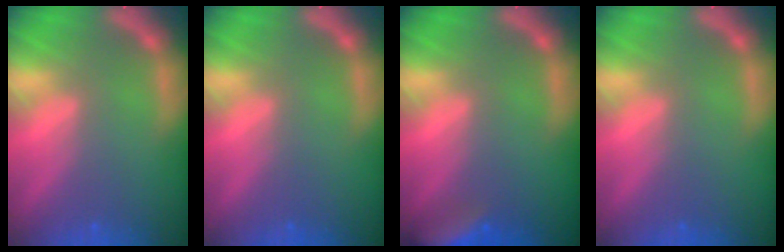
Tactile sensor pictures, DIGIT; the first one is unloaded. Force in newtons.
{"total": 0.0}
{"total": 6.5}
{"total": 0.0}